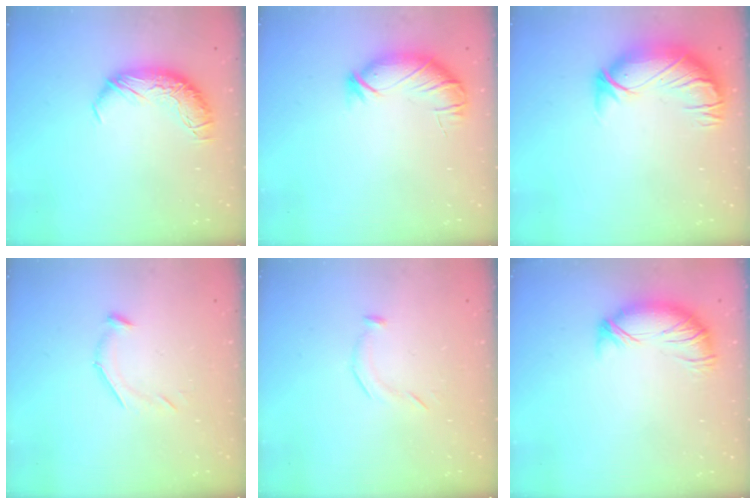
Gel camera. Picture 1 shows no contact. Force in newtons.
{"total": 3.7, "press": 3.4, "slide": 1.5}
{"total": 3.0, "press": 0.2, "slide": 2.9}
{"total": 6.4, "press": 6.3, "slide": 0.9}
{"total": 8.1, "press": 8.1, "slide": 0.5}
{"total": 3.5, "press": 3.1, "slide": 1.7}